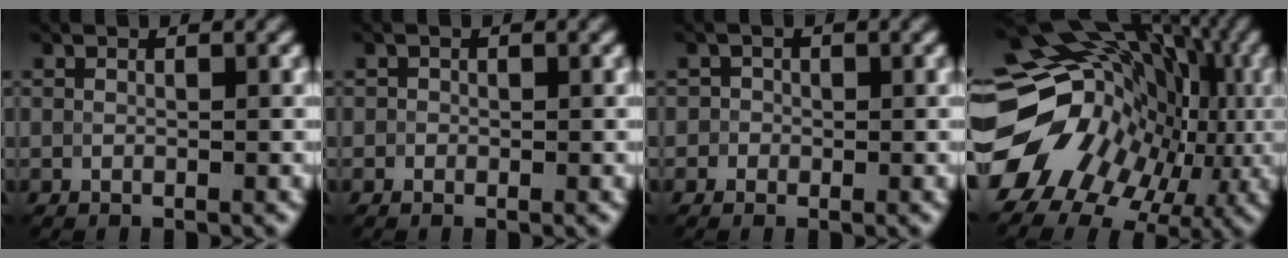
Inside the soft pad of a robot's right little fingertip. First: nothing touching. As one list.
[{"total": 0.0}, {"total": 0.8, "force": [-0.2, 0.7, 0.0], "torque": [0.011, -0.003, -0.006]}, {"total": 18.7, "force": [-2.6, 14.8, 11.2], "torque": [-0.187, 0.003, -0.043]}]